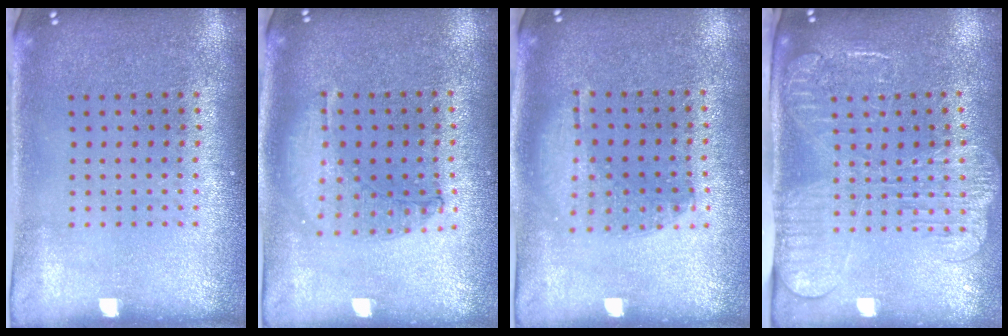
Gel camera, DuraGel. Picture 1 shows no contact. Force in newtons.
{"total": 0.7, "press": 0.7, "slide": 0.2}
{"total": 1.0, "press": 0.9, "slide": 0.4}
{"total": 2.5, "press": 2.0, "slide": 1.4}